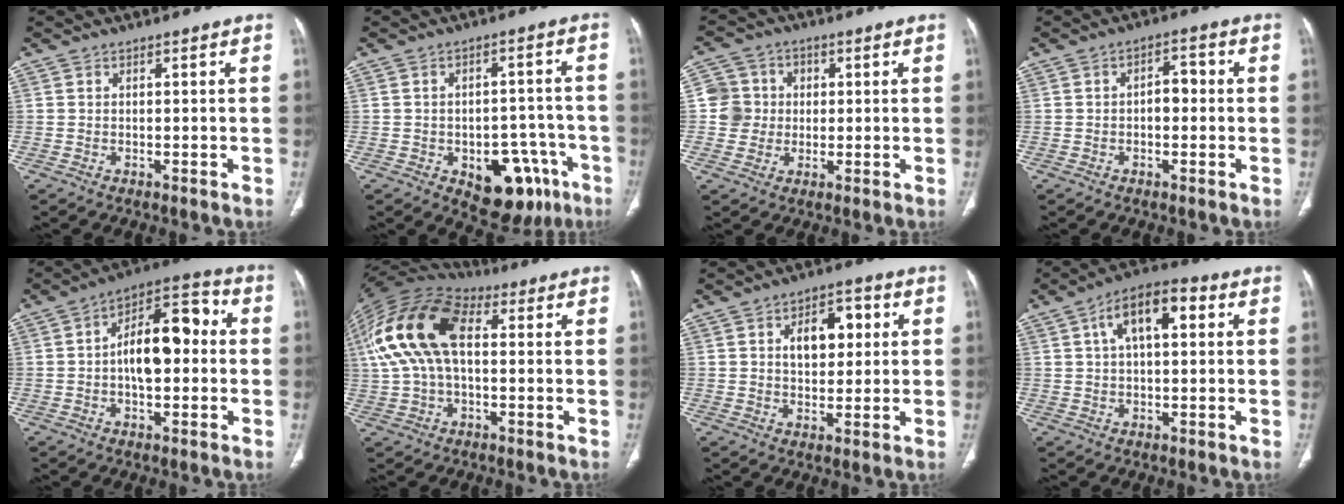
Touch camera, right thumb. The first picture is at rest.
{"total": 13.8, "force": [-6.3, 8.2, 9.1], "torque": [-0.074, 0.037, -0.073]}
{"total": 6.9, "force": [0.3, 6.9, 1.1], "torque": [0.013, 0.013, 0.001]}
{"total": 4.0, "force": [-0.3, 2.4, 3.2], "torque": [-0.033, 0.016, -0.011]}
{"total": 13.7, "force": [0.4, 7.1, 11.7], "torque": [-0.161, 0.039, -0.006]}
{"total": 18.2, "force": [3.0, 10.3, 14.8], "torque": [-0.306, 0.036, 0.048]}
{"total": 8.8, "force": [2.2, 5.4, 6.6], "torque": [-0.066, 0.006, 0.034]}
{"total": 10.7, "force": [3.2, 5.0, 8.8], "torque": [-0.138, 0.025, 0.044]}